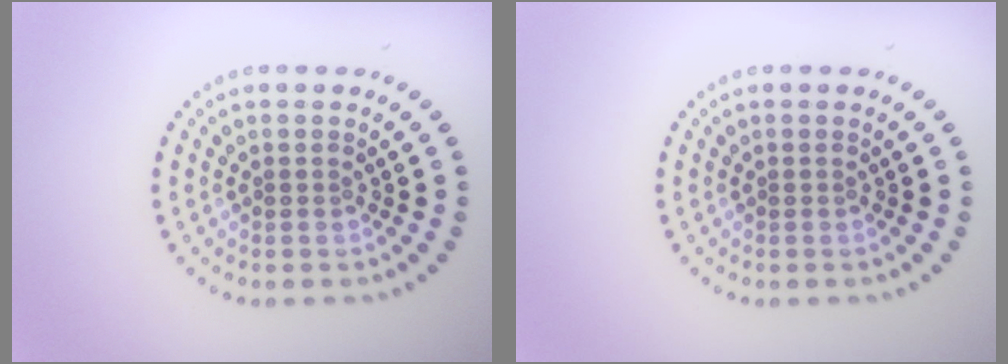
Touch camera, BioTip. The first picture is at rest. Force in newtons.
{"total": 0.0}